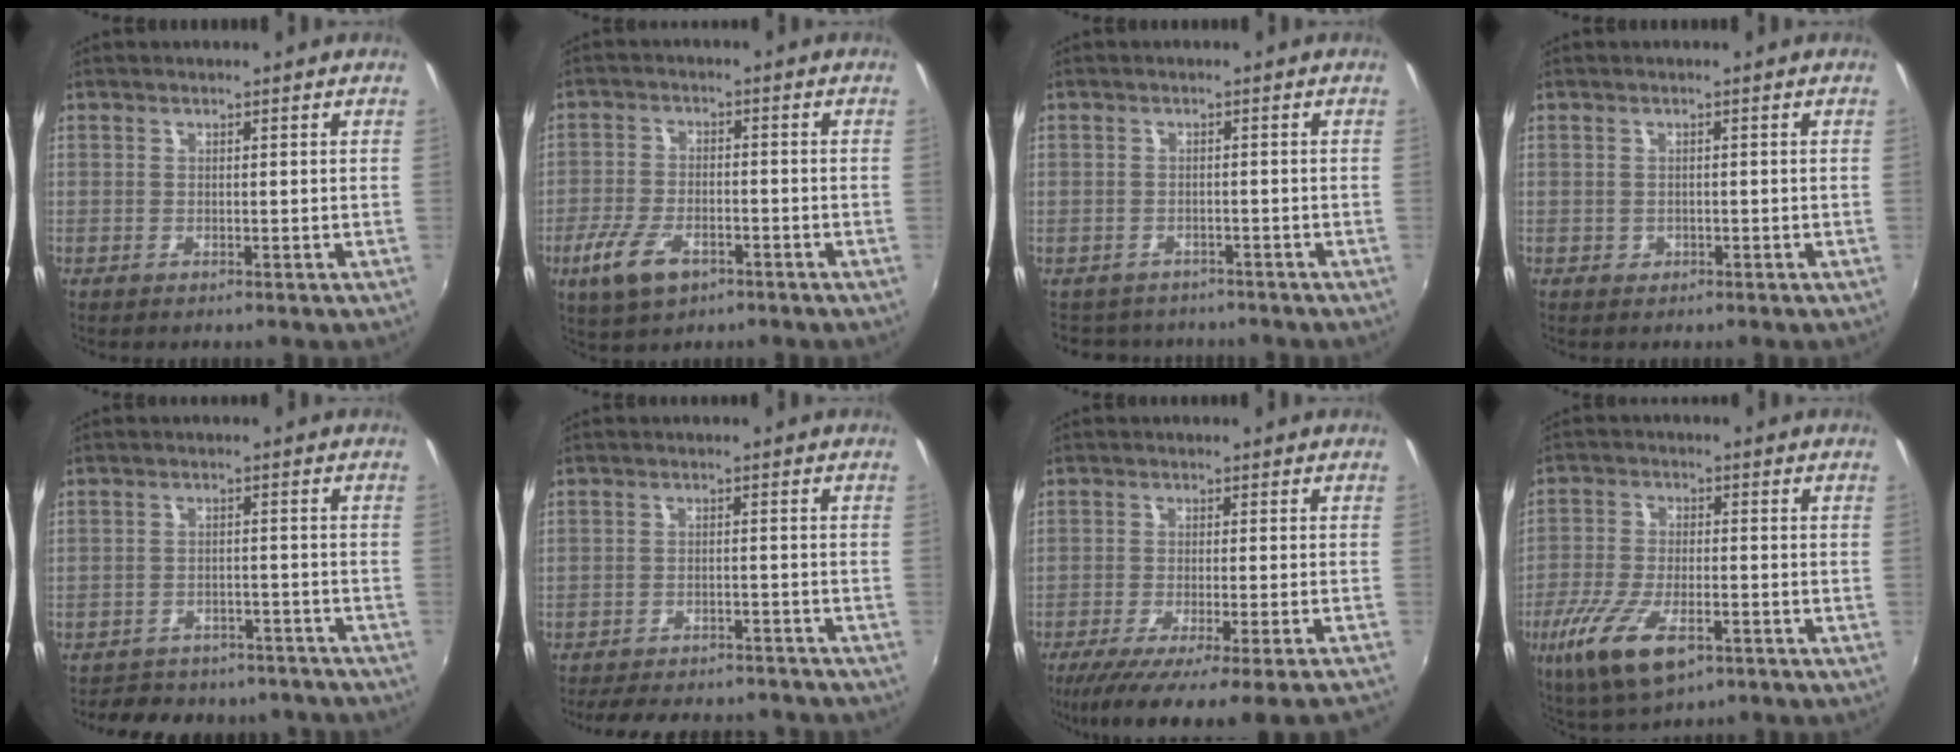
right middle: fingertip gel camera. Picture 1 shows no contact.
{"total": 8.5, "force": [-4.7, 4.4, 5.7], "torque": [-0.136, -0.014, -0.082]}
{"total": 4.9, "force": [-3.6, 3.4, 0.1], "torque": [-0.004, 0.020, -0.055]}
{"total": 1.2, "force": [-0.4, 1.1, 0.2], "torque": [-0.003, -0.003, -0.003]}
{"total": 15.6, "force": [-13.4, 6.3, 4.9], "torque": [-0.113, 0.010, -0.161]}
{"total": 15.7, "force": [-13.6, 4.8, 6.1], "torque": [-0.132, -0.009, -0.177]}
{"total": 14.3, "force": [-12.1, -0.8, 7.5], "torque": [-0.137, -0.059, -0.180]}
{"total": 13.0, "force": [-6.6, 5.3, 9.9], "torque": [-0.214, -0.036, -0.121]}